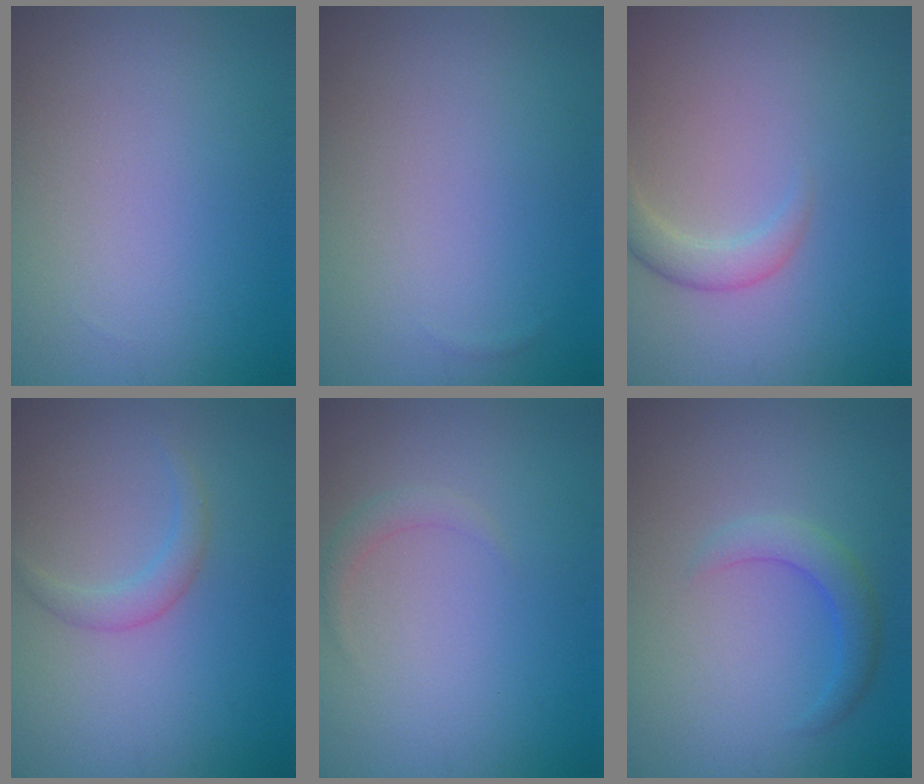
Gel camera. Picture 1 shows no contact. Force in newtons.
{"total": 0.0}
{"total": 2.0, "press": 2.0, "slide": 0.1}
{"total": 1.7, "press": 1.7, "slide": 0.1}
{"total": 1.0, "press": 1.0, "slide": 0.1}
{"total": 2.3, "press": 2.3, "slide": 0.1}